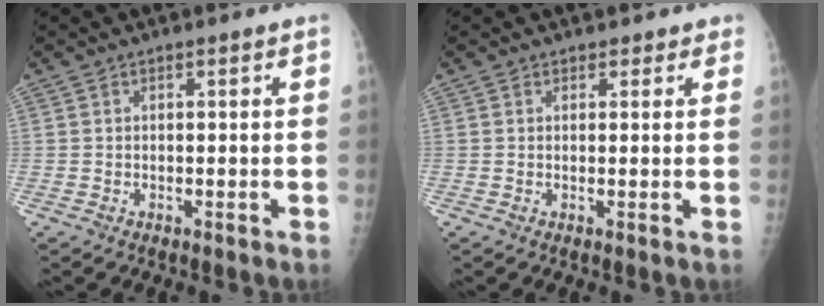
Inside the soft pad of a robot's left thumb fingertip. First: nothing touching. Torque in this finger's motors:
{"motor_torque": [-0.21, -0.02, -0.16, -0.07, 0.00]}